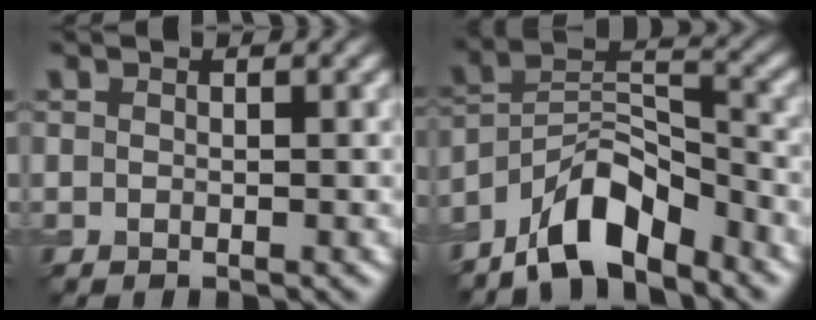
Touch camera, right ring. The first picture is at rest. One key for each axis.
{"total": 7.6, "fx": -5.8, "fy": 2.8, "fz": 4.2, "tx": -0.061, "ty": 0.008, "tz": -0.112}